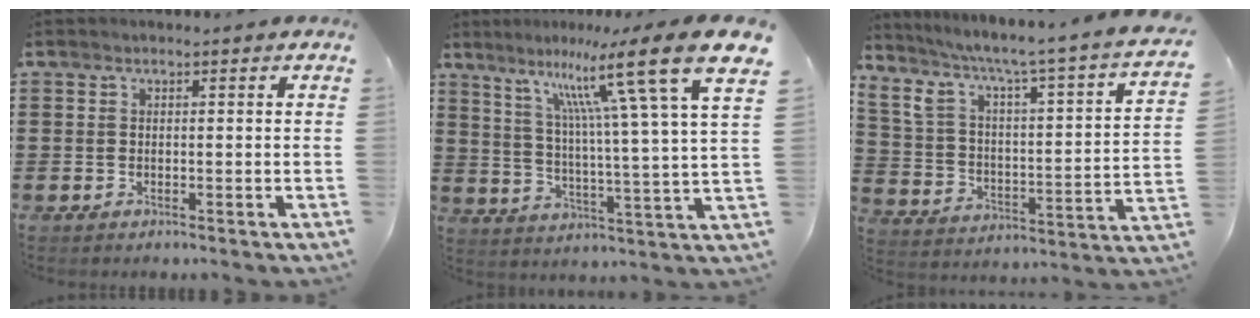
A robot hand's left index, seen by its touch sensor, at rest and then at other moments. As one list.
[{"total": 15.0, "force": [9.7, 1.3, 11.4], "torque": [-0.212, -0.050, 0.150]}, {"total": 3.7, "force": [2.0, 0.8, 3.1], "torque": [-0.071, -0.031, 0.021]}]